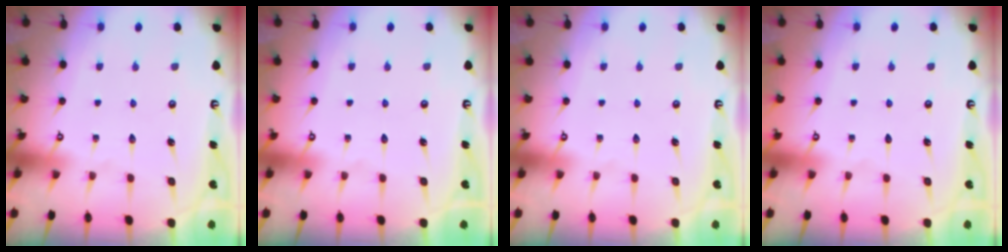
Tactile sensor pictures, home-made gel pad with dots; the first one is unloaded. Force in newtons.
{"total": 0.0}
{"total": 0.0}
{"total": 0.0}